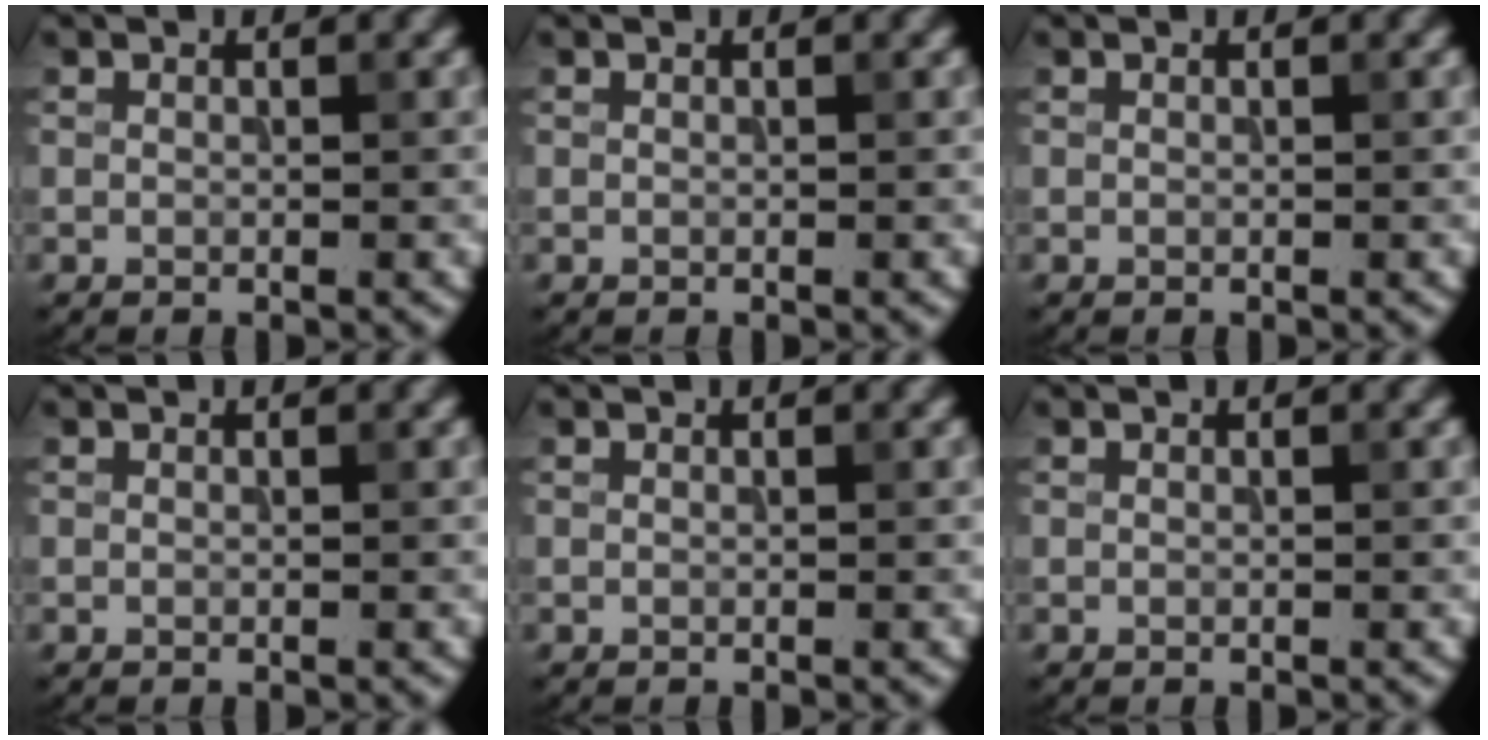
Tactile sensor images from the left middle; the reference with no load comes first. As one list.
[{"total": 0.0}, {"total": 0.0}, {"total": 0.0}, {"total": 0.0}, {"total": 0.0}]